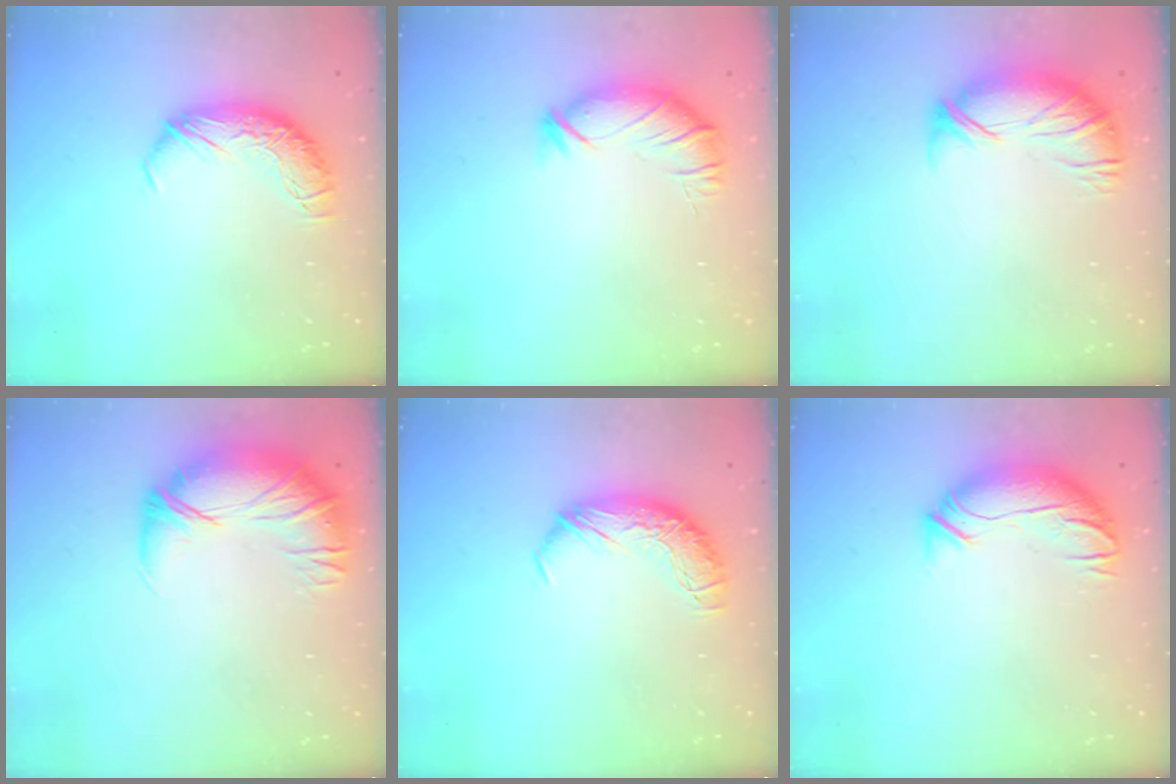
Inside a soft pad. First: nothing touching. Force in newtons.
{"total": 3.1, "press": 2.4, "slide": 1.9}
{"total": 3.9, "press": 3.4, "slide": 2.0}
{"total": 2.7, "press": 0.4, "slide": 2.7}
{"total": 0.0}
{"total": 3.4, "press": 2.1, "slide": 2.7}